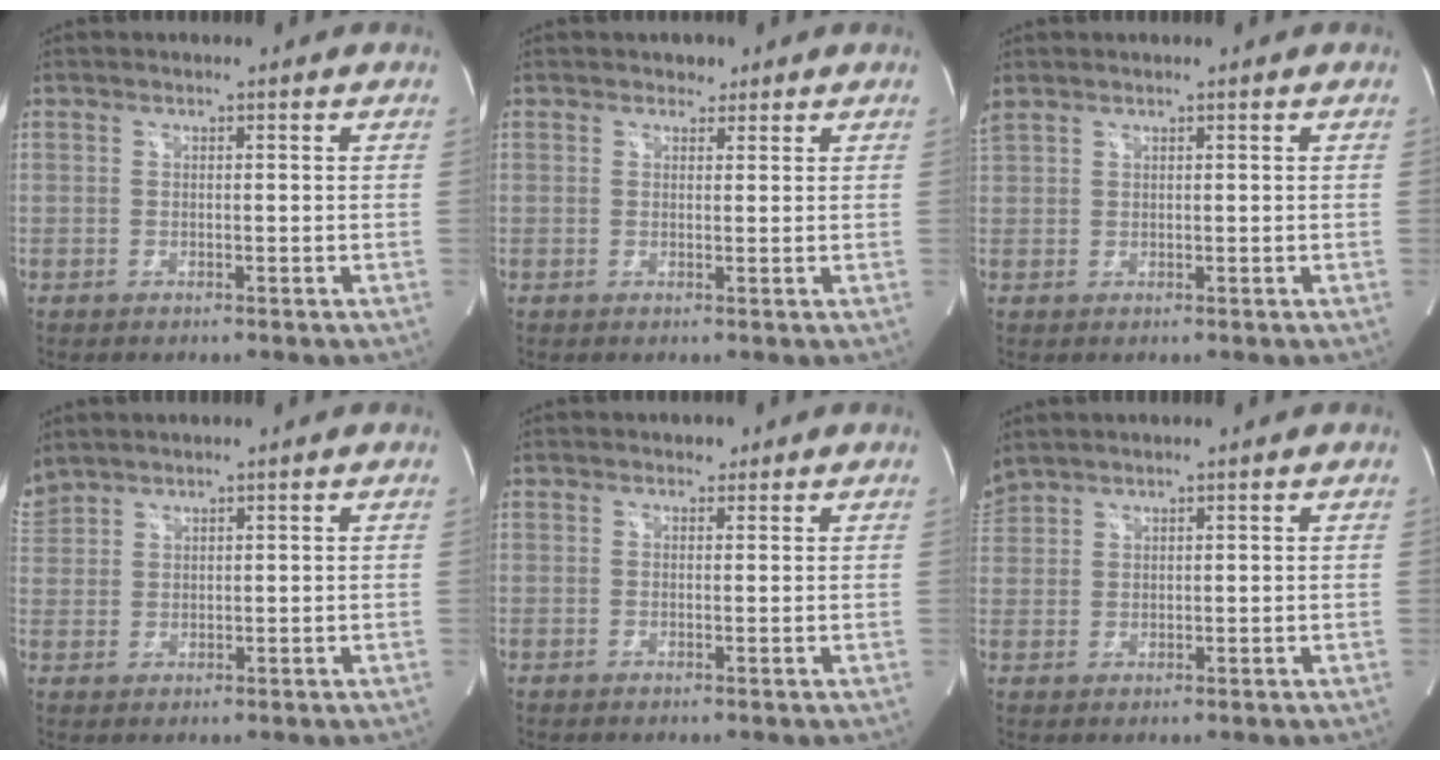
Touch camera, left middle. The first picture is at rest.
{"total": 1.6, "force": [1.1, 1.1, 0.3], "torque": [-0.001, 0.001, 0.012]}
{"total": 2.1, "force": [1.7, 0.7, 0.9], "torque": [-0.048, 0.025, 0.047]}
{"total": 4.1, "force": [3.9, 0.9, 0.8], "torque": [-0.036, 0.023, 0.089]}
{"total": 1.1, "force": [0.8, 0.7, 0.2], "torque": [-0.004, 0.001, 0.009]}
{"total": 4.0, "force": [3.8, 0.7, 1.0], "torque": [-0.029, 0.029, 0.080]}